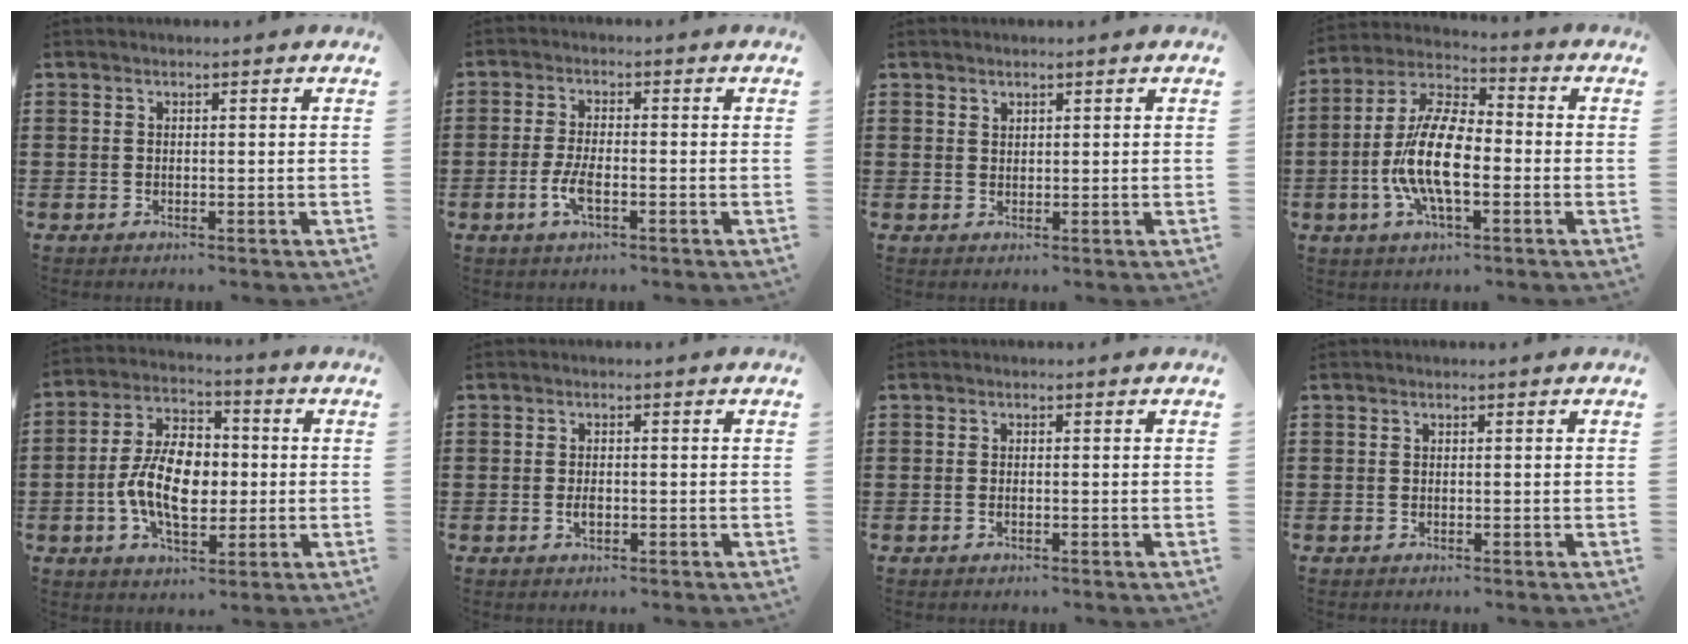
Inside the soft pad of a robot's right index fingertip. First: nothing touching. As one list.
[{"total": 4.3, "force": [-1.6, 1.4, 3.8], "torque": [-0.084, -0.004, -0.034]}, {"total": 1.2, "force": [1.0, 0.6, 0.1], "torque": [-0.003, 0.001, 0.020]}, {"total": 12.5, "force": [-2.8, 5.0, 11.1], "torque": [-0.256, -0.010, -0.058]}, {"total": 10.2, "force": [-1.1, 6.2, 8.1], "torque": [-0.181, 0.001, -0.029]}, {"total": 1.7, "force": [-0.4, 0.7, 1.5], "torque": [-0.029, -0.002, -0.007]}, {"total": 0.6, "force": [-0.3, 0.1, 0.5], "torque": [-0.011, -0.006, -0.004]}, {"total": 0.0}]